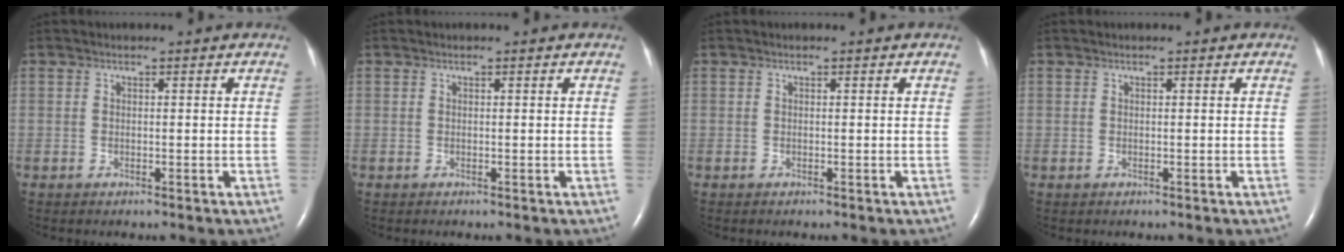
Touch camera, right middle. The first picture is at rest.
{"total": 0.0}
{"total": 0.0}
{"total": 0.0}